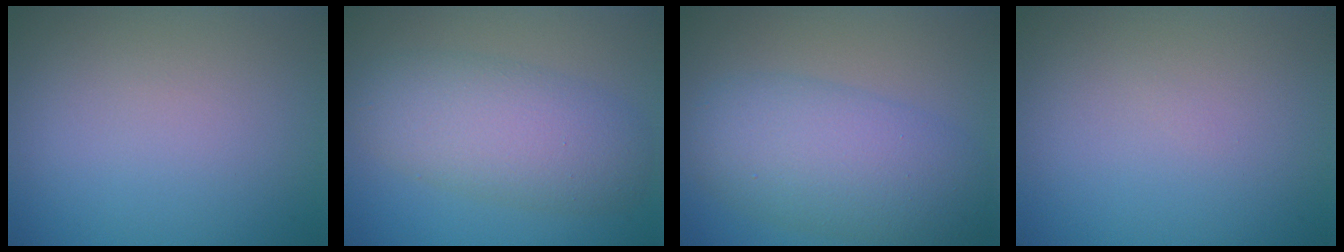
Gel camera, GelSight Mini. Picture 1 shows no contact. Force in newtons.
{"total": 6.0, "press": 6.0, "slide": 0.2}
{"total": 6.9, "press": 6.9, "slide": 0.1}
{"total": 0.0}